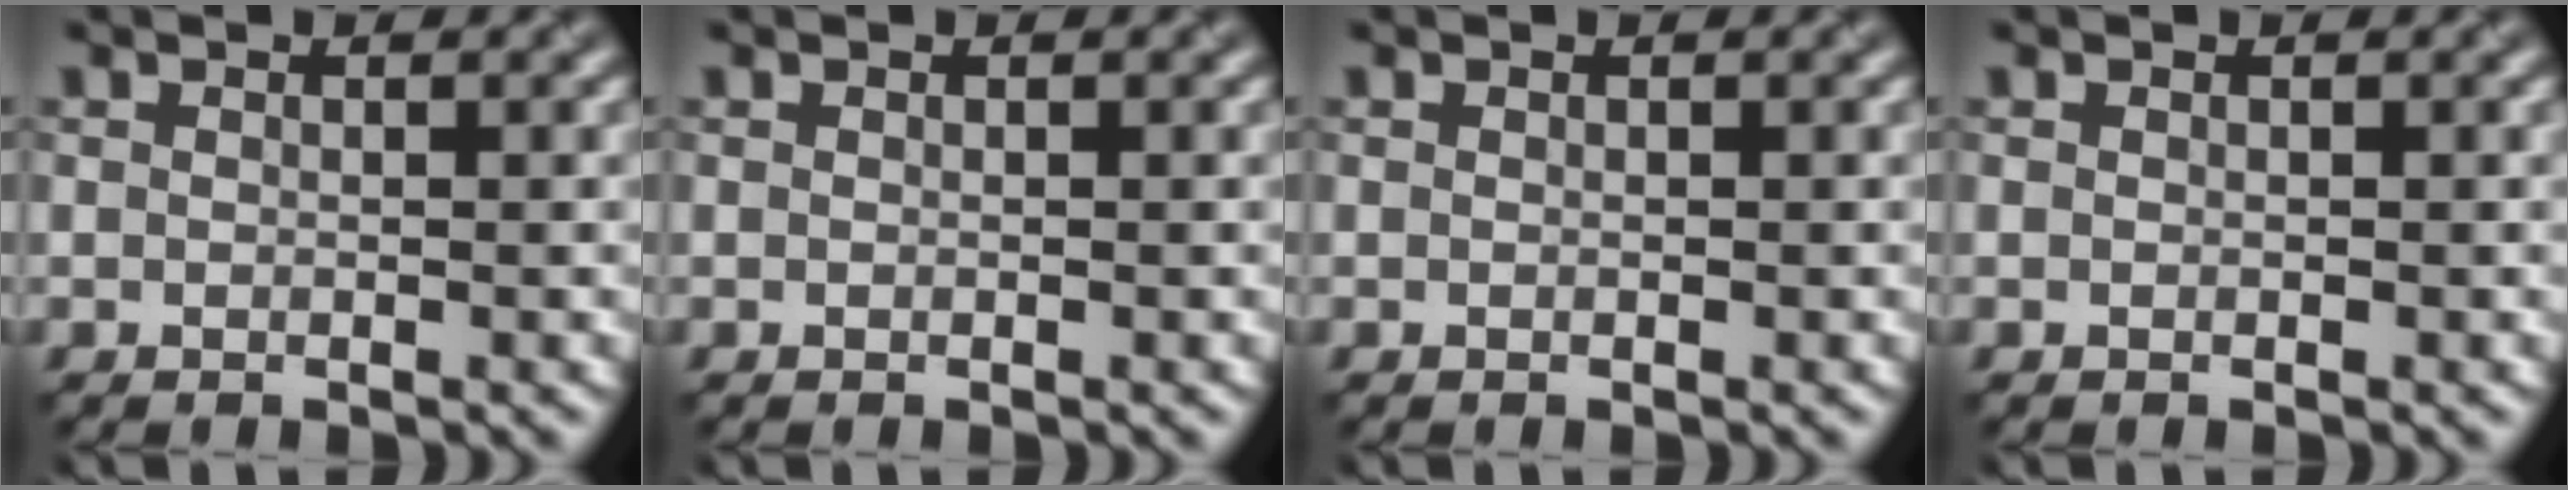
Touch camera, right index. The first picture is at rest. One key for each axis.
{"total": 0.0}
{"total": 0.0}
{"total": 0.0}